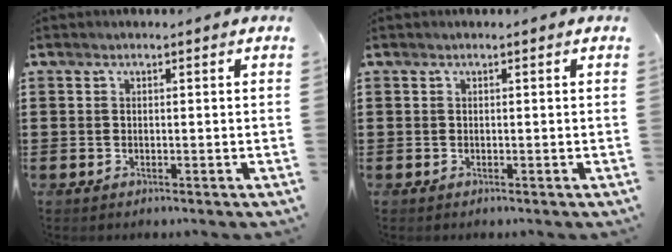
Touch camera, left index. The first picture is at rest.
{"total": 0.0}